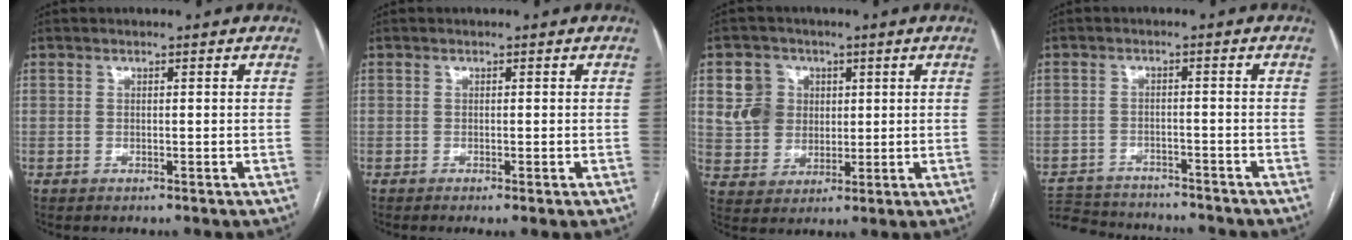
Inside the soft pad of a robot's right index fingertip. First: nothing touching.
{"total": 1.3, "force": [-0.6, -0.1, 1.2], "torque": [-0.018, -0.004, -0.009]}
{"total": 7.7, "force": [2.2, 7.1, 1.8], "torque": [-0.050, 0.026, 0.050]}
{"total": 13.4, "force": [-12.4, 3.2, 3.7], "torque": [-0.083, 0.005, -0.178]}